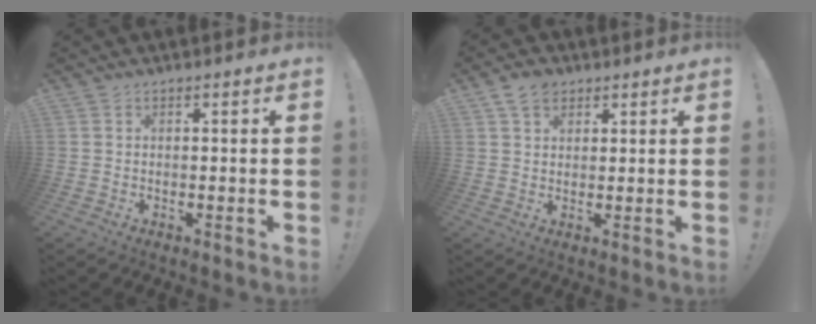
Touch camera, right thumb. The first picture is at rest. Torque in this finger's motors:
{"motor_torque": [-0.21, 0.47, 0.00, 0.01, 0.00]}